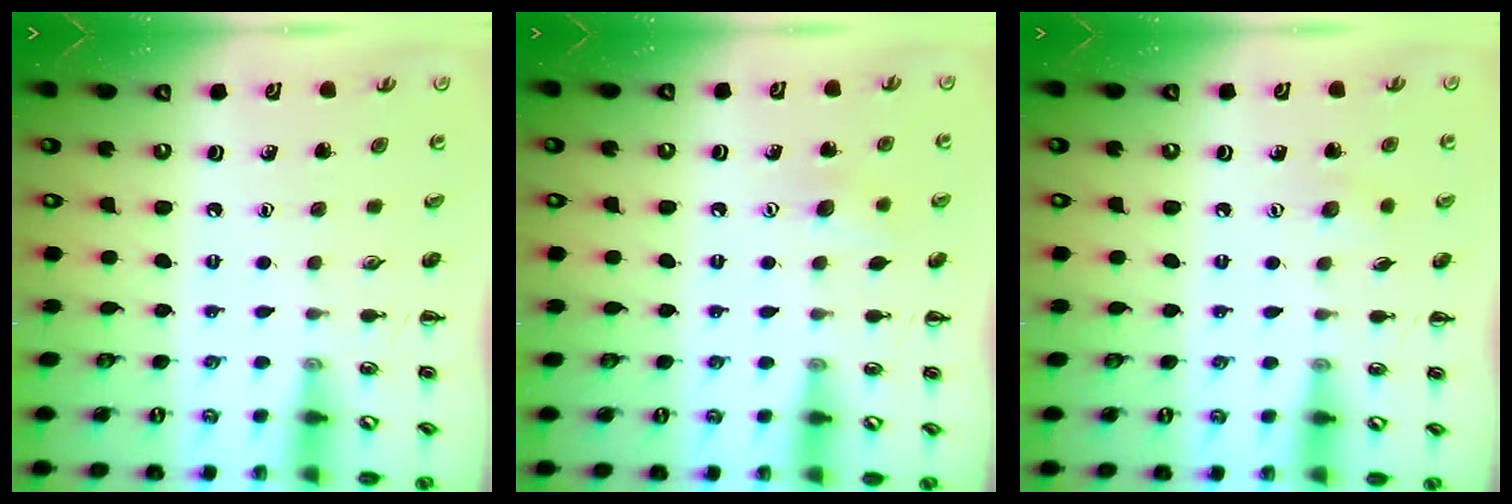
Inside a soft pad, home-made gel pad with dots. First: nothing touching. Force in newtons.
{"total": 8.1, "press": 7.9, "slide": 1.8}
{"total": 4.6, "press": 4.5, "slide": 1.2}